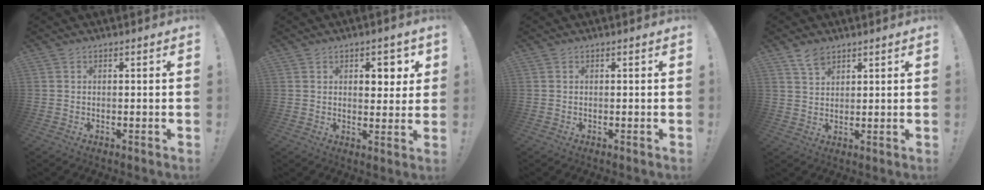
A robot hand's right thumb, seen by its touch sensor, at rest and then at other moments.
{"total": 5.4, "force": [2.6, 3.3, 3.4], "torque": [-0.038, -0.012, 0.041]}
{"total": 0.0}
{"total": 4.6, "force": [3.5, 2.3, 1.9], "torque": [-0.027, -0.020, 0.065]}